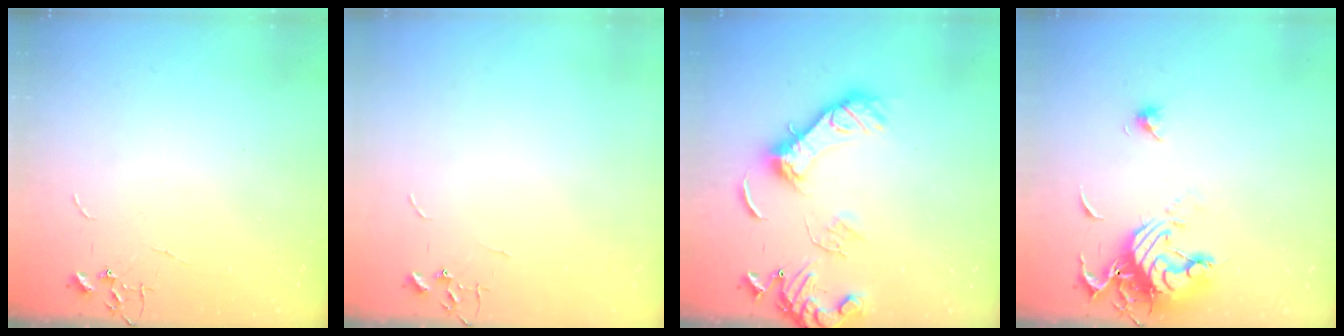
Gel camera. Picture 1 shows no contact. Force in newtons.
{"total": 0.0}
{"total": 14.6, "press": 14.5, "slide": 1.2}
{"total": 14.0, "press": 14.0, "slide": 1.1}